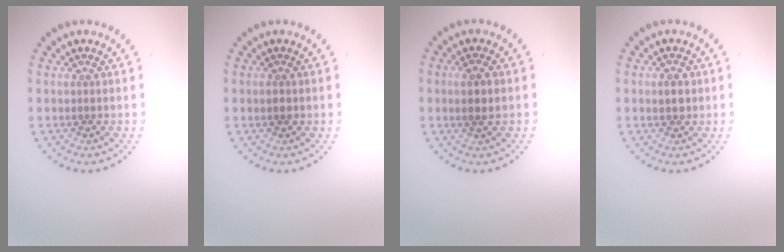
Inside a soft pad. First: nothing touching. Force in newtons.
{"total": 0.9, "press": 0.9, "slide": 0.1}
{"total": 1.7, "press": 1.7, "slide": 0.3}
{"total": 1.6, "press": 1.5, "slide": 0.4}